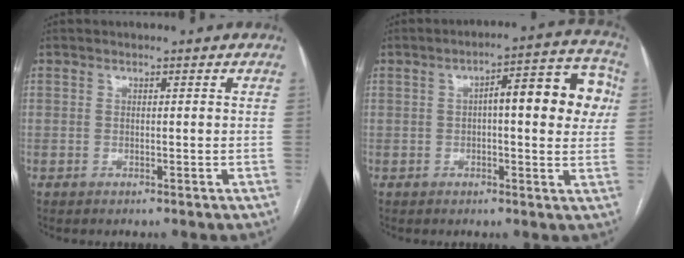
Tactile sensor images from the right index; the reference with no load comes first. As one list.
[{"total": 11.9, "force": [1.8, 3.2, 11.4], "torque": [-0.139, 0.037, 0.018]}]